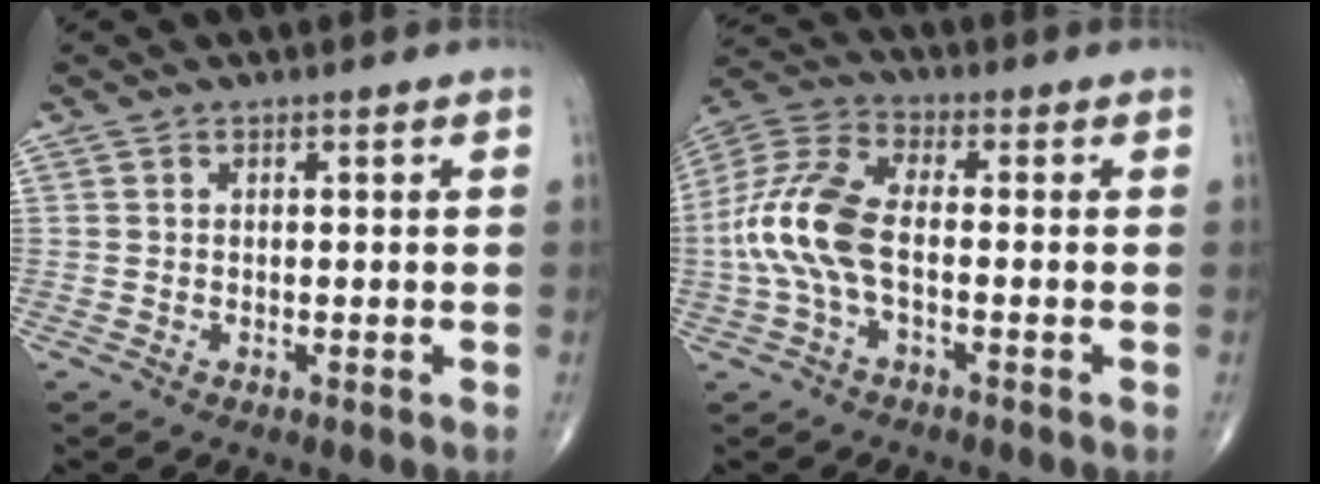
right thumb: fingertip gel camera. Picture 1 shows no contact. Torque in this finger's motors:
{"motor_torque": [-0.06, 0.84, 1.30, -0.35, 0.17]}